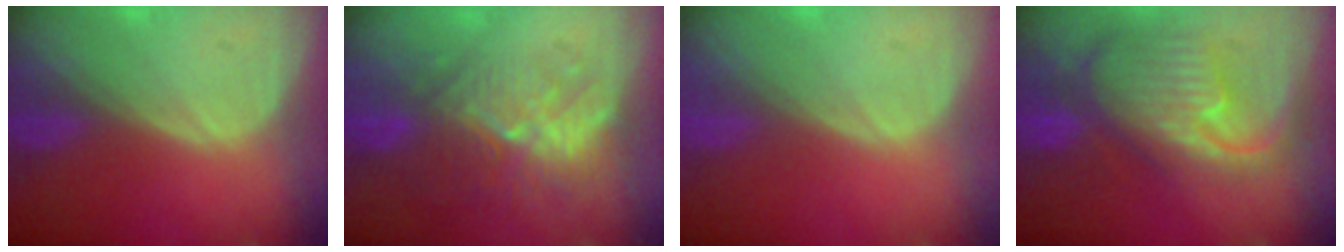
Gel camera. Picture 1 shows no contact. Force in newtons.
{"total": 9.1, "press": 8.8, "slide": 2.4}
{"total": 0.0}
{"total": 12.0, "press": 10.4, "slide": 6.0}